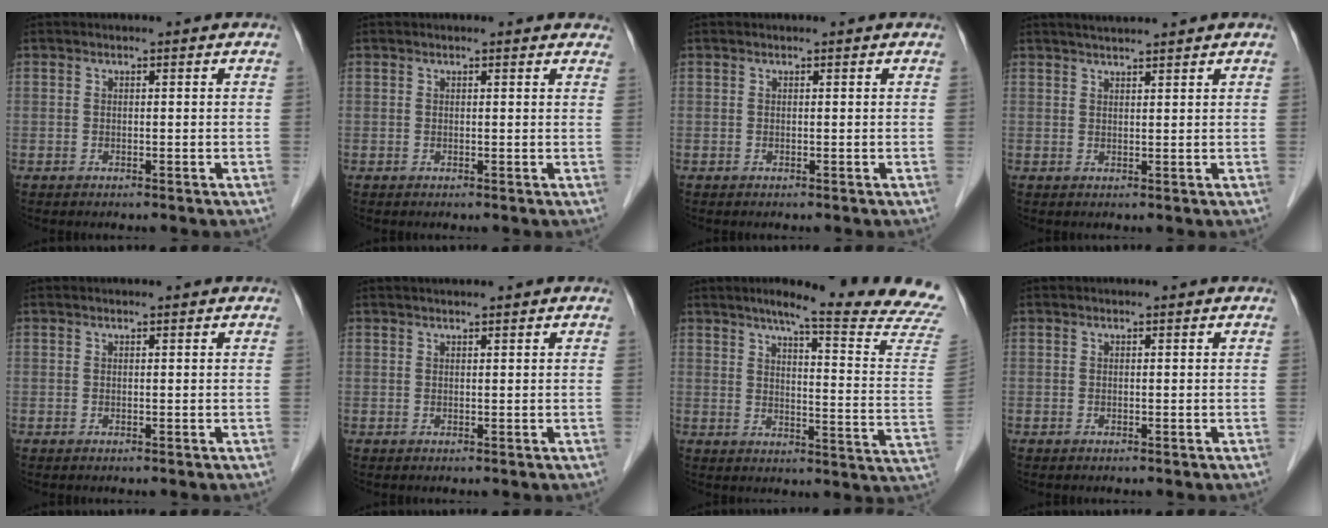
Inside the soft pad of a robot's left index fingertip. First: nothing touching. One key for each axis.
{"total": 3.5, "fx": 3.2, "fy": 0.9, "fz": 1.1, "tx": -0.012, "ty": 0.011, "tz": 0.024}
{"total": 0.0}
{"total": 4.0, "fx": 3.6, "fy": -0.1, "fz": 1.8, "tx": -0.025, "ty": 0.023, "tz": 0.058}
{"total": 0.7, "fx": 0.6, "fy": 0.1, "fz": 0.3, "tx": -0.008, "ty": 0.010, "tz": 0.011}
{"total": 2.1, "fx": 1.8, "fy": 0.0, "fz": 1.0, "tx": -0.010, "ty": 0.019, "tz": 0.031}
{"total": 20.0, "fx": 17.5, "fy": -1.5, "fz": 9.5, "tx": -0.131, "ty": -0.091, "tz": 0.203}
{"total": 0.0}